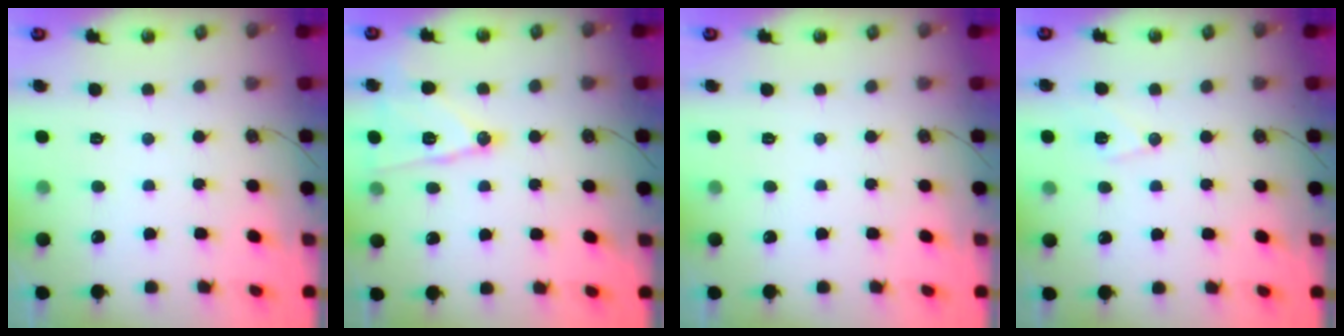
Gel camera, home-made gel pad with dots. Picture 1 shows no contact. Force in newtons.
{"total": 12.8, "press": 12.8, "slide": 0.7}
{"total": 0.0}
{"total": 6.5, "press": 6.4, "slide": 1.2}